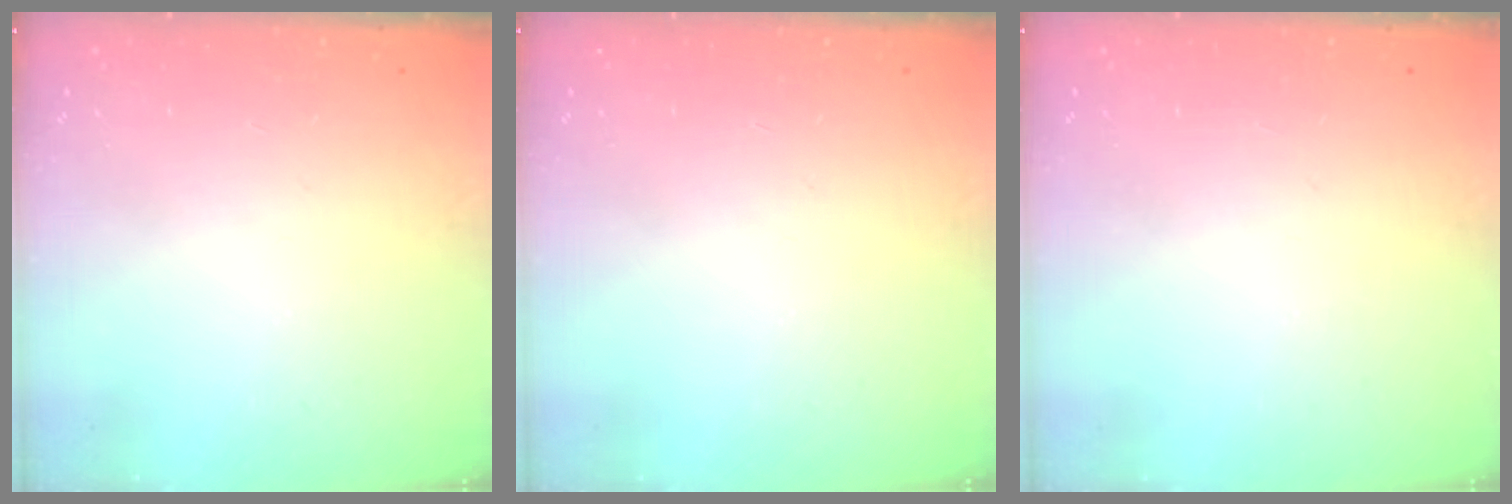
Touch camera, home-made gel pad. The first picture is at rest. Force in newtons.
{"total": 0.0}
{"total": 0.0}